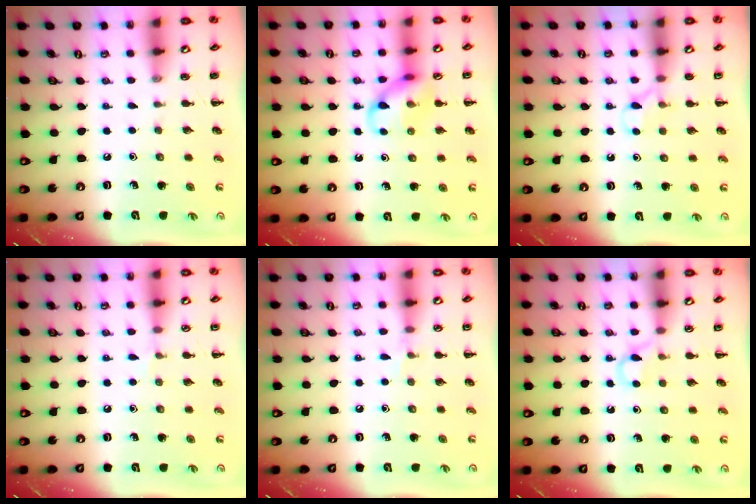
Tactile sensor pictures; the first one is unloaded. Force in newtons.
{"total": 10.6, "press": 10.5, "slide": 1.1}
{"total": 5.0, "press": 4.8, "slide": 1.6}
{"total": 3.3, "press": 3.0, "slide": 1.3}
{"total": 4.3, "press": 4.0, "slide": 1.5}
{"total": 3.6, "press": 3.4, "slide": 1.0}